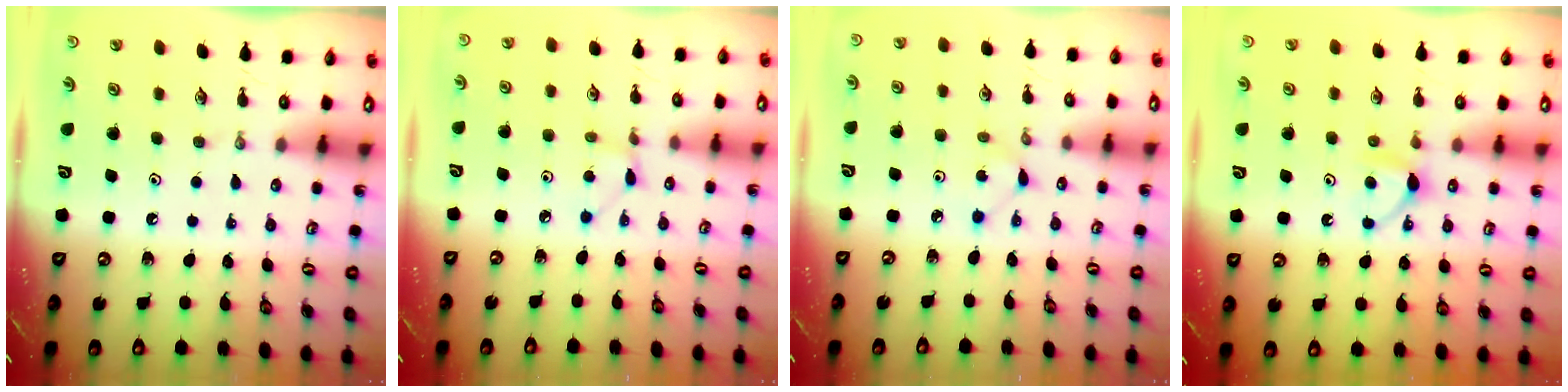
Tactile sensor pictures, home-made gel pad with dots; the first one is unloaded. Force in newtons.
{"total": 2.9, "press": 2.9, "slide": 0.4}
{"total": 2.7, "press": 2.7, "slide": 0.3}
{"total": 5.5, "press": 5.4, "slide": 0.7}